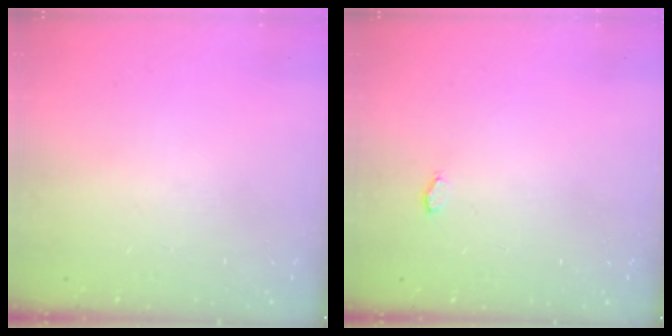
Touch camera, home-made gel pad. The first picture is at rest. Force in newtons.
{"total": 2.4, "press": 2.4, "slide": 0.3}